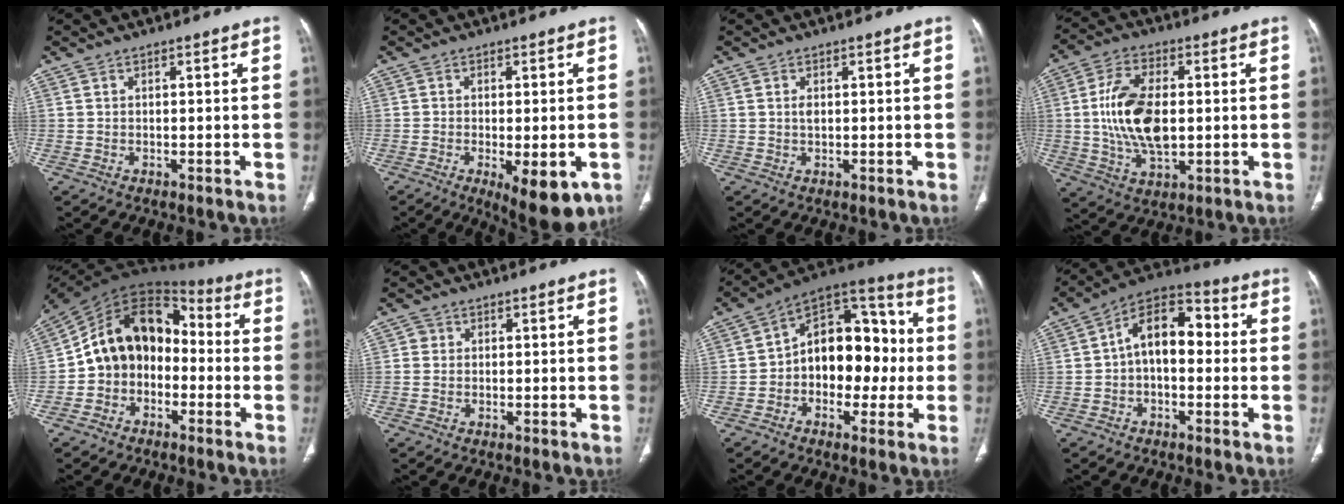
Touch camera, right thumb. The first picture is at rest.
{"total": 10.6, "force": [-4.4, 4.1, 8.8], "torque": [-0.112, -0.006, -0.054]}
{"total": 1.1, "force": [0.2, 0.6, 0.9], "torque": [-0.017, 0.002, 0.007]}
{"total": 14.2, "force": [0.5, 7.7, 11.9], "torque": [-0.226, 0.001, 0.011]}
{"total": 14.9, "force": [-2.0, 11.6, 9.2], "torque": [-0.120, 0.066, -0.049]}
{"total": 1.1, "force": [0.1, 1.1, 0.2], "torque": [0.003, 0.003, 0.001]}
{"total": 17.8, "force": [-1.0, 11.8, 13.3], "torque": [-0.146, 0.054, -0.025]}
{"total": 12.0, "force": [0.4, 7.4, 9.5], "torque": [-0.126, 0.041, -0.008]}